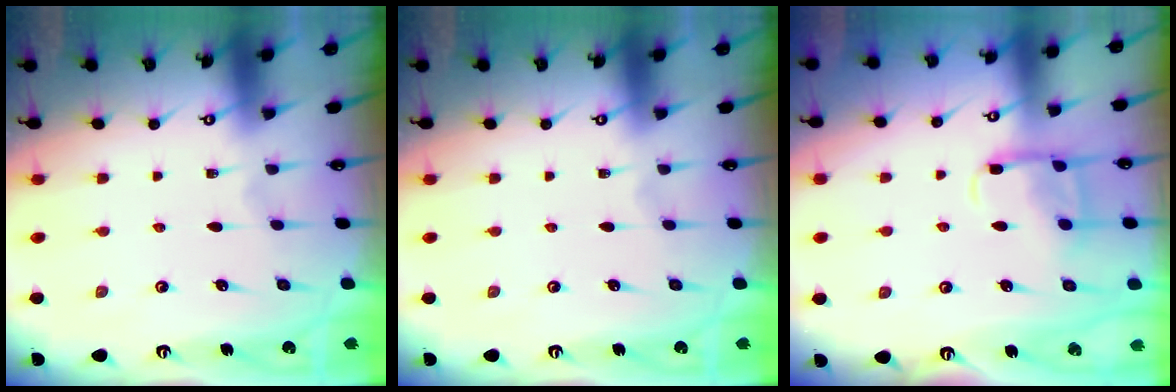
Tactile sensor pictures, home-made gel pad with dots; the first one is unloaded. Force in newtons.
{"total": 0.0}
{"total": 10.6, "press": 10.5, "slide": 1.1}